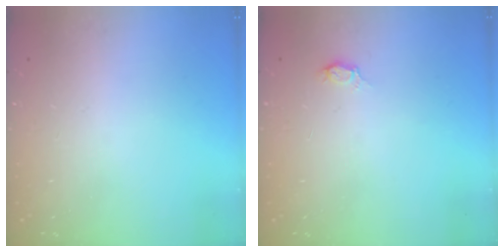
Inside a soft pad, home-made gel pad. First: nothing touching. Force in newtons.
{"total": 2.8, "press": 2.8, "slide": 0.3}